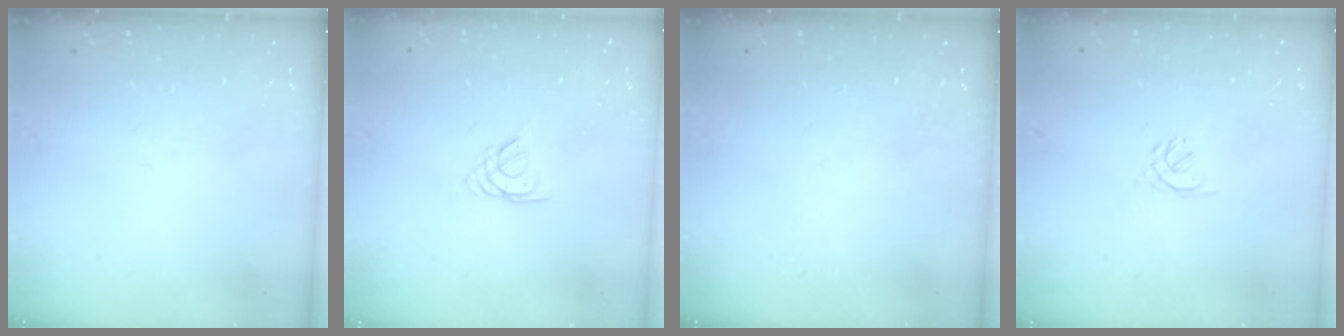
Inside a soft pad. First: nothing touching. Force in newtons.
{"total": 2.5, "press": 2.4, "slide": 0.5}
{"total": 0.0}
{"total": 1.3, "press": 1.2, "slide": 0.5}